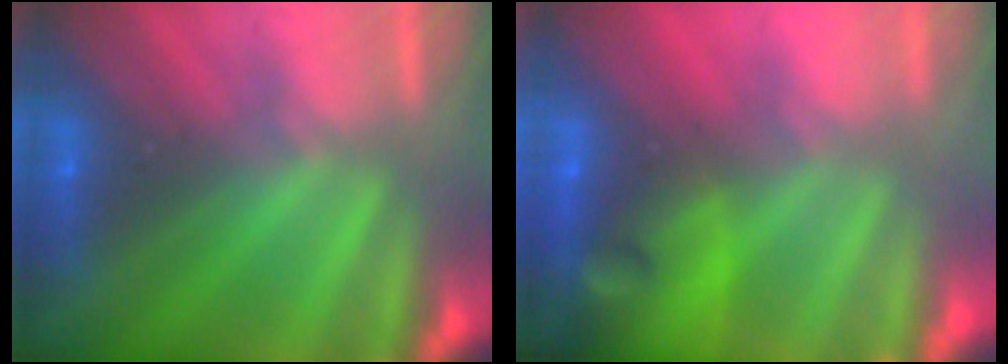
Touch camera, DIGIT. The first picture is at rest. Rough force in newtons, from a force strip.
{"total": 11.6}